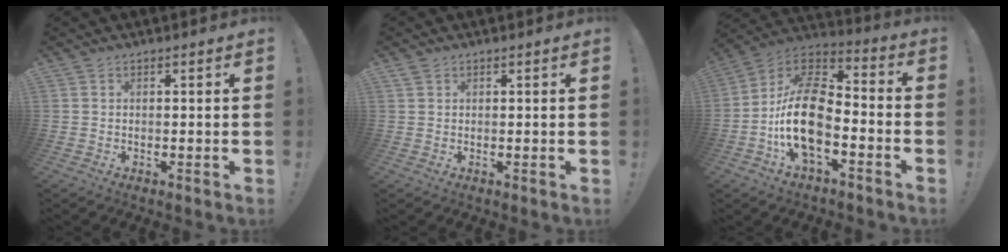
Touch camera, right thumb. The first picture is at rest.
{"total": 1.2, "force": [0.9, 0.7, 0.4], "torque": [-0.012, 0.002, 0.018]}
{"total": 17.8, "force": [-4.8, 10.0, 13.9], "torque": [-0.264, 0.027, -0.075]}